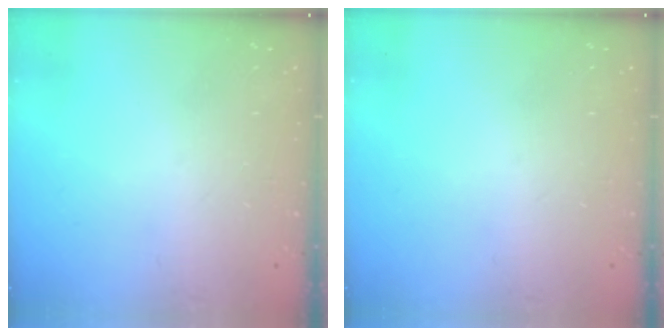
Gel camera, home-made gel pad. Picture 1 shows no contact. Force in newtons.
{"total": 0.0}